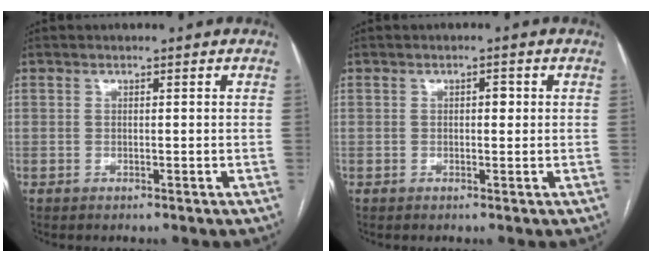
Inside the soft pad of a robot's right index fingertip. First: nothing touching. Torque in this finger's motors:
{"motor_torque": [0.11, 0.06, 0.02, 0.01]}